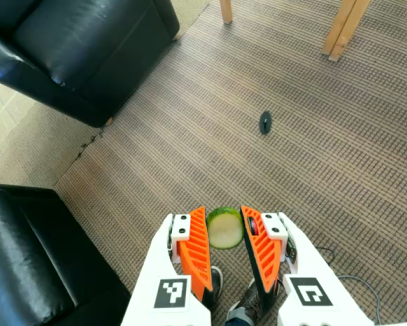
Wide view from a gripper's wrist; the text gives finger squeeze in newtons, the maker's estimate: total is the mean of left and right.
{"total": 10.1, "left": 10.7, "right": 9.6}